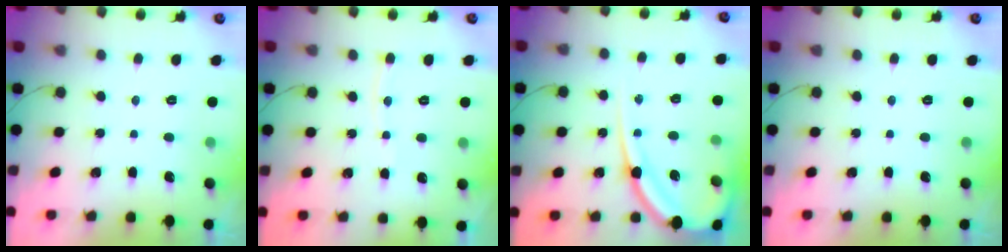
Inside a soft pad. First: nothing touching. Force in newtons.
{"total": 5.1, "press": 5.1, "slide": 0.6}
{"total": 14.4, "press": 14.3, "slide": 1.1}
{"total": 0.0}